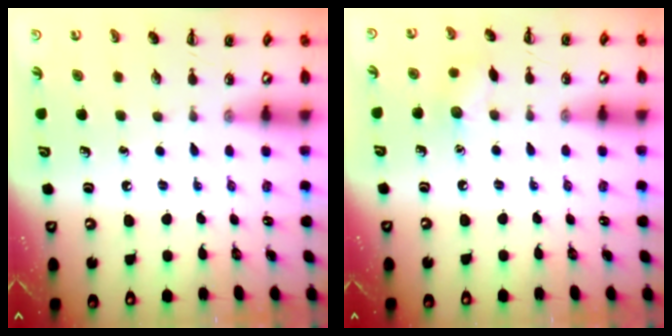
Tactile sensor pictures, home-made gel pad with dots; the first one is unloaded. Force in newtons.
{"total": 6.6, "press": 6.4, "slide": 1.6}